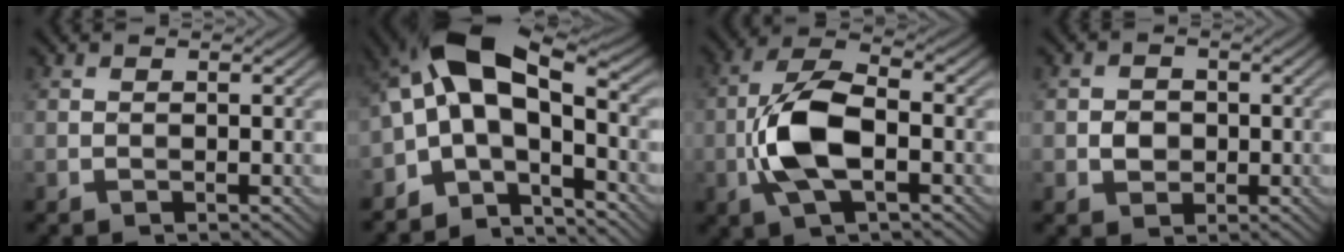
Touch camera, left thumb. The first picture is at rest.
{"total": 11.0, "force": [-2.6, 5.7, 9.1], "torque": [-0.160, 0.021, -0.065]}
{"total": 9.6, "force": [-2.4, 4.4, 8.2], "torque": [-0.182, 0.011, -0.052]}
{"total": 2.4, "force": [-0.5, 2.1, 1.1], "torque": [-0.026, -0.001, -0.015]}